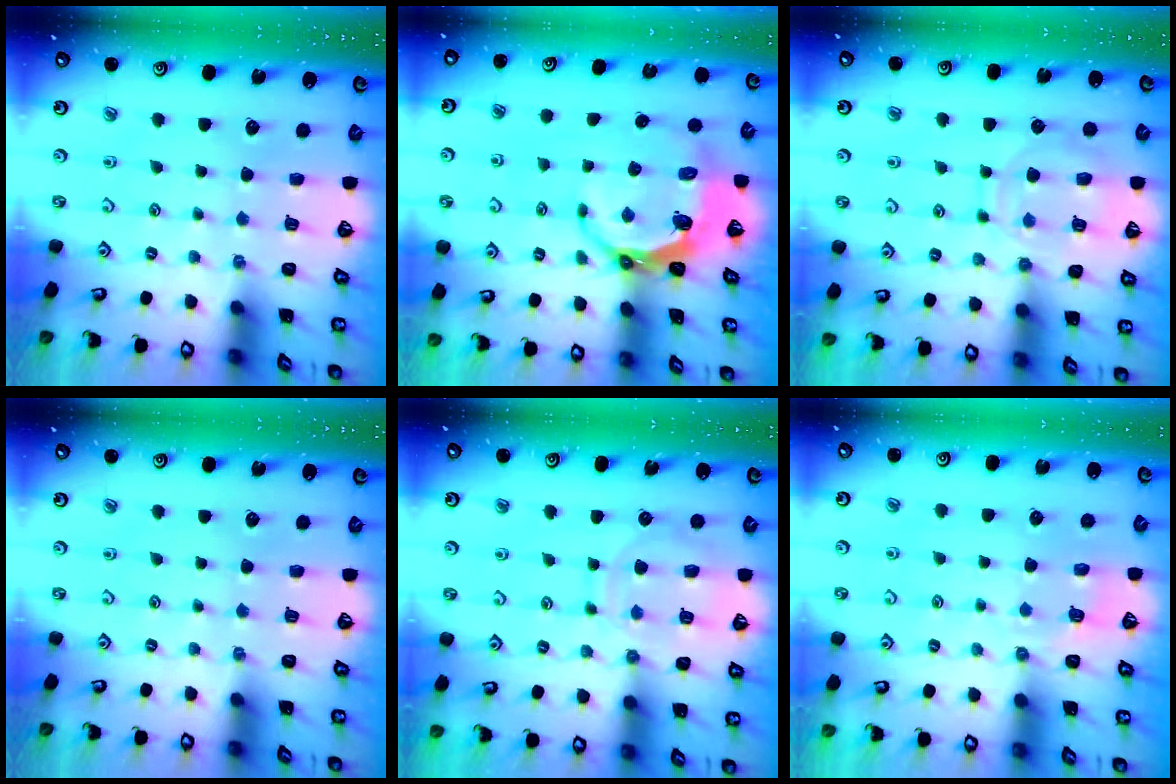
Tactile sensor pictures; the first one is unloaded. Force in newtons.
{"total": 7.8, "press": 6.7, "slide": 3.9}
{"total": 11.5, "press": 11.4, "slide": 1.2}
{"total": 0.0}
{"total": 11.7, "press": 11.7, "slide": 1.1}
{"total": 3.0, "press": 2.5, "slide": 1.6}